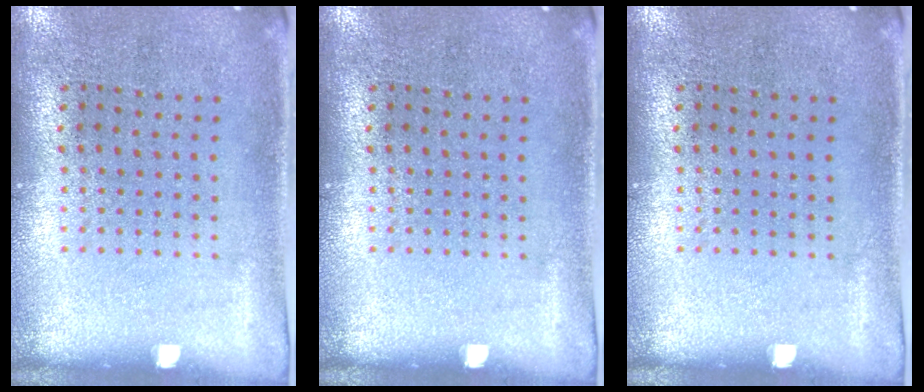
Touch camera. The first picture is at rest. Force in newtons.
{"total": 0.0}
{"total": 0.0}